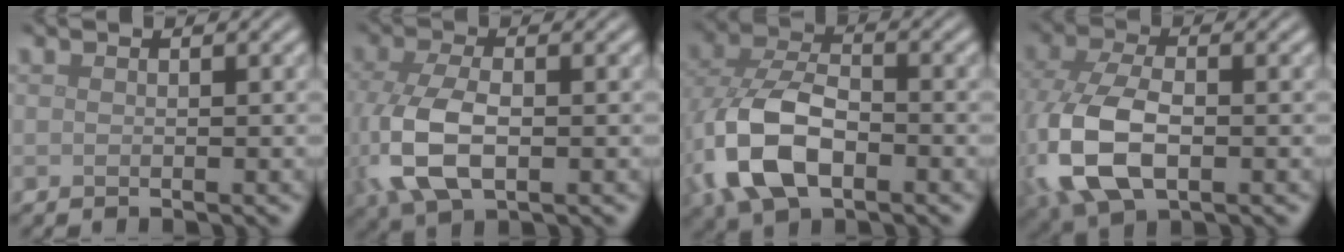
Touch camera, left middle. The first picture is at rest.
{"total": 6.9, "force": [-0.9, 3.6, 5.8], "torque": [-0.147, -0.009, -0.015]}
{"total": 8.7, "force": [-2.7, 5.1, 6.4], "torque": [-0.153, -0.004, -0.060]}
{"total": 9.4, "force": [-1.8, 5.5, 7.4], "torque": [-0.189, -0.014, -0.038]}